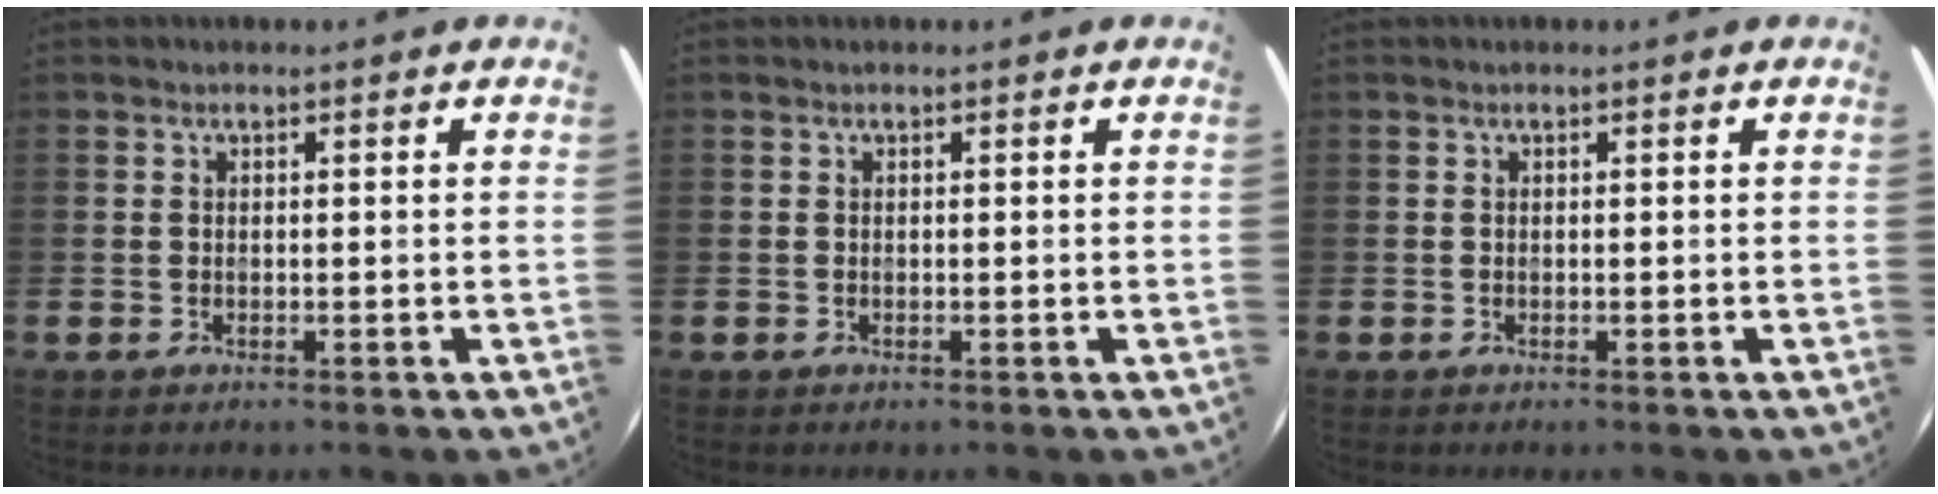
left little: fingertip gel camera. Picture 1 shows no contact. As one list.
[{"total": 0.0}, {"total": 0.0}]